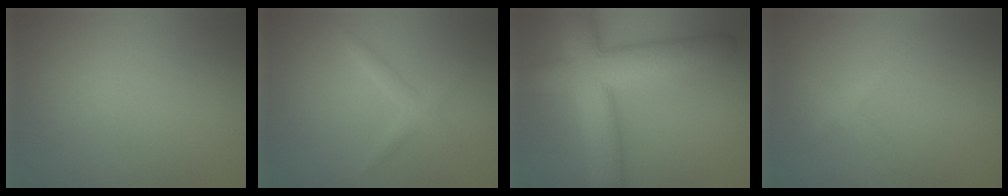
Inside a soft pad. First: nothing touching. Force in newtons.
{"total": 1.7, "press": 1.7, "slide": 0.0}
{"total": 10.0, "press": 10.0, "slide": 0.4}
{"total": 1.7, "press": 1.7, "slide": 0.1}